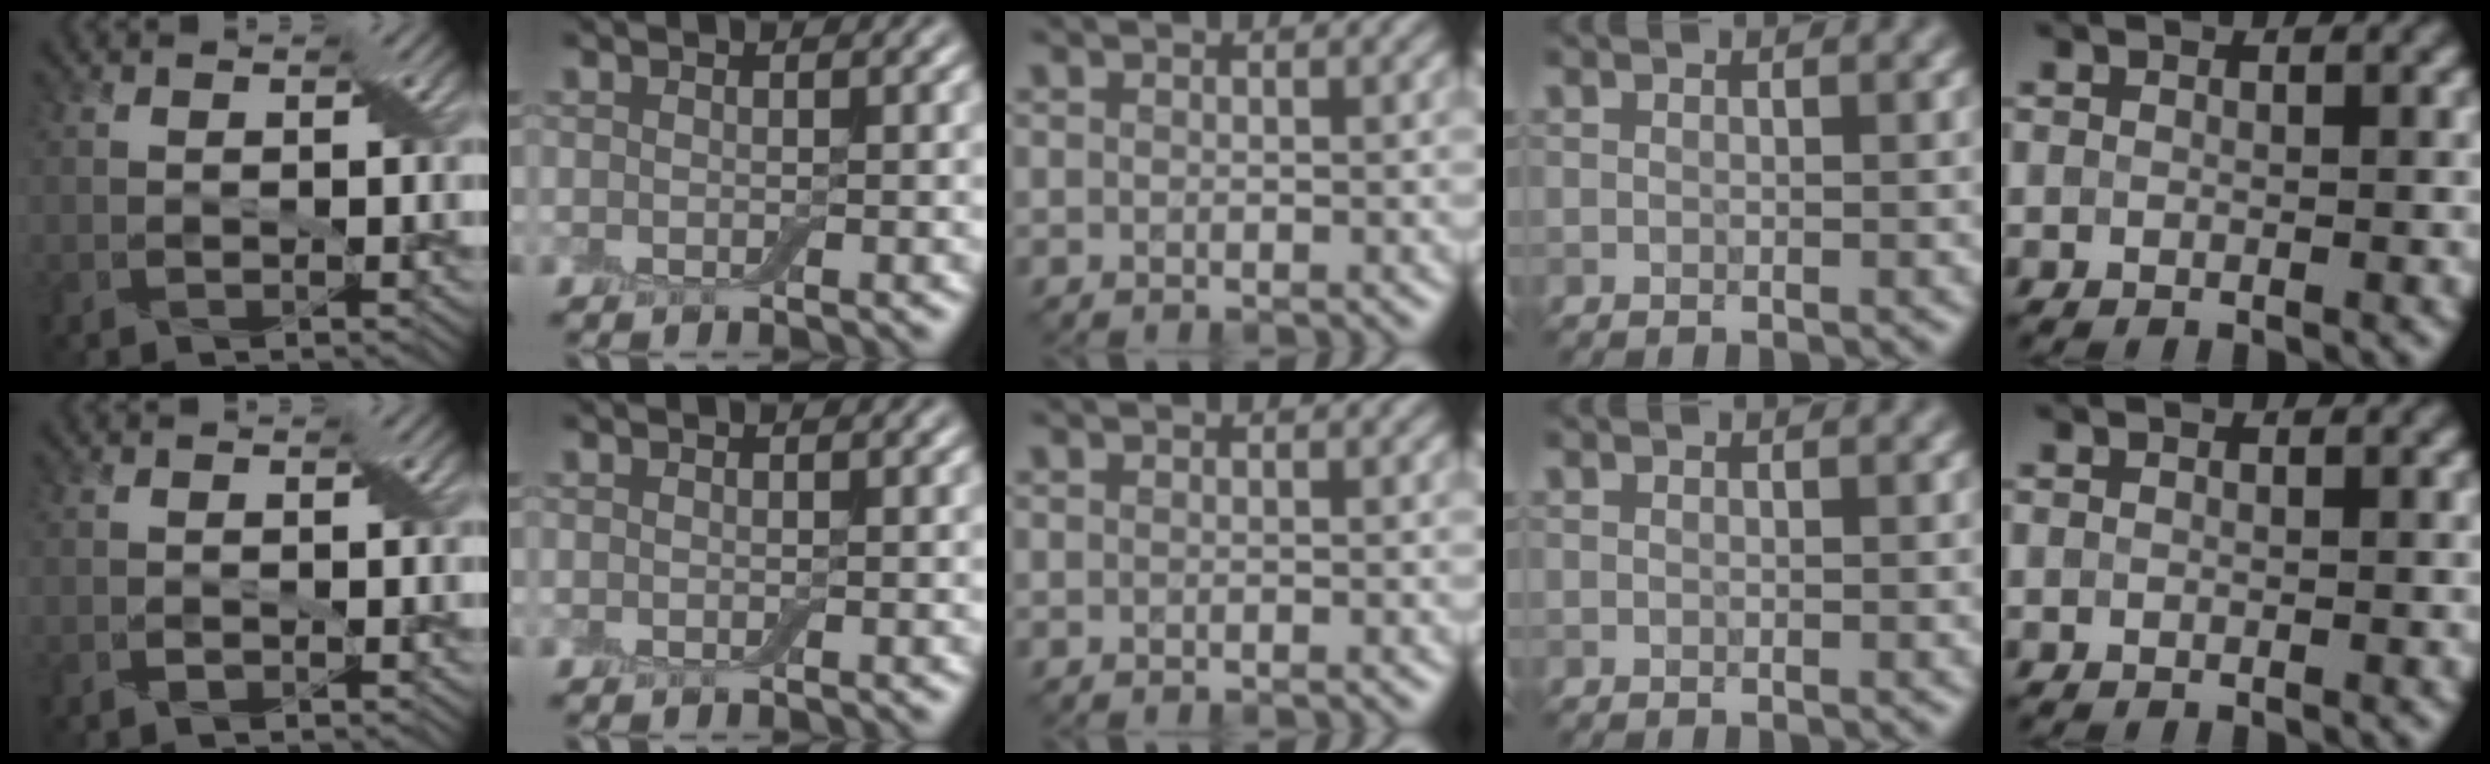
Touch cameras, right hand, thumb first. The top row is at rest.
{"thumb": {"total": 0.7, "force": [-0.4, 0.3, 0.4], "torque": [-0.008, 0.001, -0.006]}}